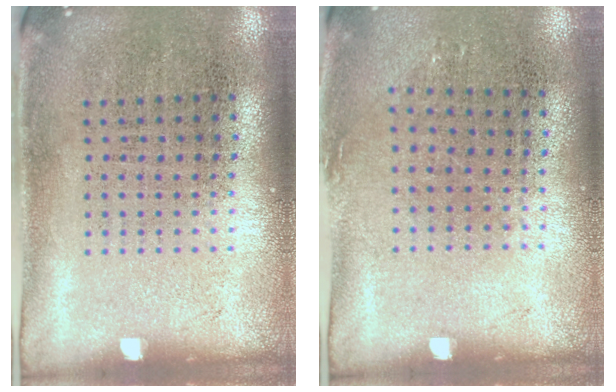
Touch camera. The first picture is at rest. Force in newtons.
{"total": 0.8, "press": 0.6, "slide": 0.5}